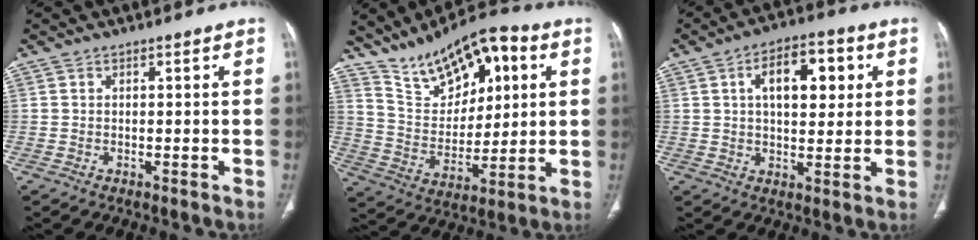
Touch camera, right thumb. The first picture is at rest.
{"total": 17.8, "force": [9.1, 9.2, 12.2], "torque": [-0.152, -0.025, 0.167]}
{"total": 11.8, "force": [3.4, 6.2, 9.4], "torque": [-0.111, 0.007, 0.049]}